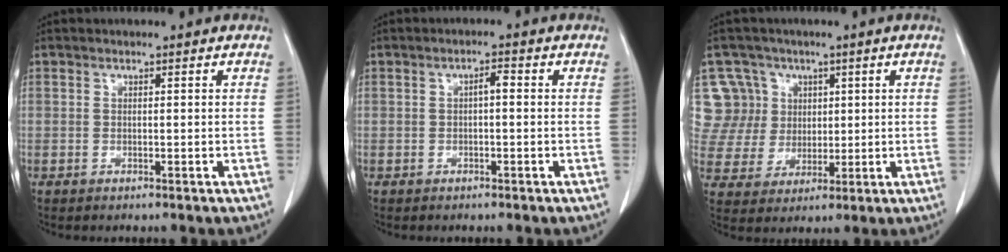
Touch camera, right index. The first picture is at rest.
{"total": 1.7, "force": [0.0, 0.5, 1.6], "torque": [-0.026, 0.006, 0.000]}
{"total": 9.0, "force": [3.3, 8.4, 0.1], "torque": [0.000, 0.028, 0.075]}